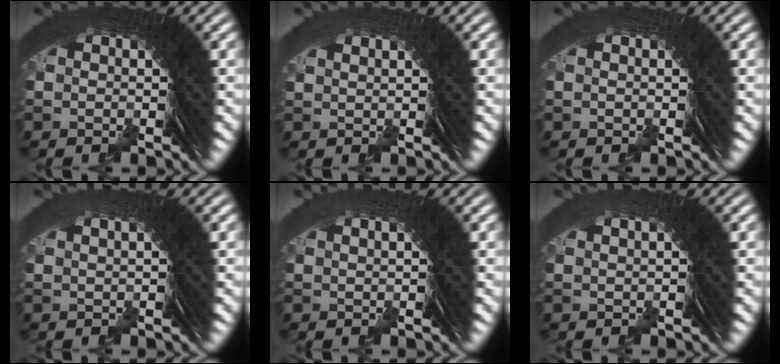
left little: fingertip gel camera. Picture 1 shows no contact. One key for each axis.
{"total": 1.5, "fx": 0.6, "fy": -1.1, "fz": -0.7, "tx": 0.020, "ty": 0.002, "tz": 0.019}
{"total": 0.8, "fx": -0.3, "fy": -0.5, "fz": -0.6, "tx": 0.011, "ty": 0.004, "tz": -0.003}
{"total": 0.9, "fx": 0.8, "fy": -0.3, "fz": 0.3, "tx": 0.007, "ty": 0.010, "tz": 0.015}
{"total": 0.8, "fx": 0.6, "fy": -0.6, "fz": -0.1, "tx": 0.011, "ty": 0.005, "tz": 0.013}
{"total": 0.8, "fx": 0.7, "fy": -0.4, "fz": 0.1, "tx": 0.008, "ty": 0.008, "tz": 0.013}